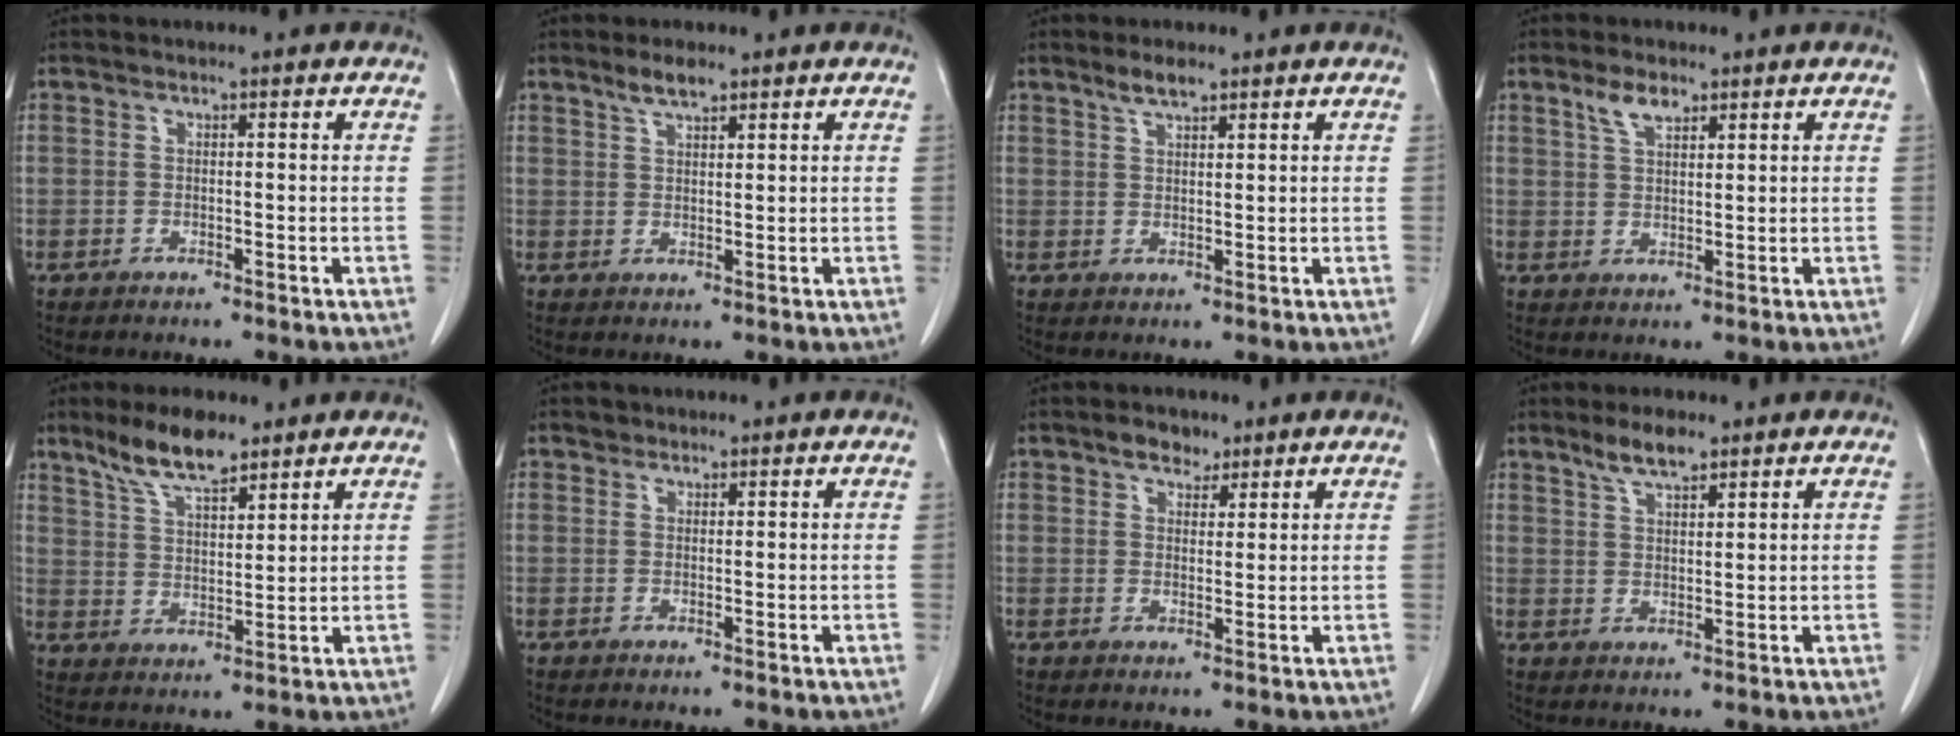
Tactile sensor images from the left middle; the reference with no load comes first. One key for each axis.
{"total": 3.1, "fx": 2.4, "fy": 0.6, "fz": 1.8, "tx": -0.039, "ty": 0.002, "tz": 0.047}
{"total": 2.8, "fx": 2.2, "fy": 0.5, "fz": 1.7, "tx": -0.036, "ty": 0.002, "tz": 0.043}
{"total": 3.7, "fx": 2.5, "fy": 1.4, "fz": 2.3, "tx": -0.049, "ty": 0.005, "tz": 0.051}
{"total": 8.4, "fx": 6.5, "fy": 2.0, "fz": 4.9, "tx": -0.099, "ty": 0.005, "tz": 0.124}
{"total": 1.0, "fx": 0.7, "fy": 0.7, "fz": 0.0, "tx": 0.004, "ty": 0.001, "tz": 0.008}
{"total": 3.1, "fx": 2.3, "fy": 1.8, "fz": 1.1, "tx": -0.018, "ty": 0.005, "tz": 0.037}
{"total": 4.6, "fx": 3.5, "fy": 1.0, "fz": 2.7, "tx": -0.056, "ty": 0.001, "tz": 0.068}